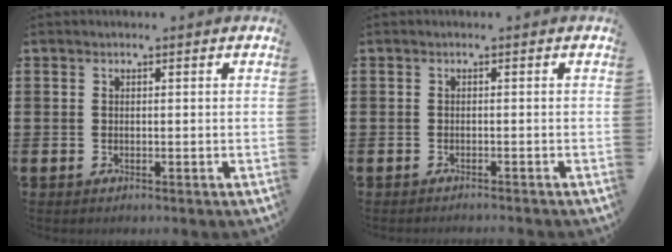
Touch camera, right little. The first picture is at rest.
{"total": 0.7, "force": [-0.7, -0.2, 0.0], "torque": [0.000, -0.001, -0.014]}